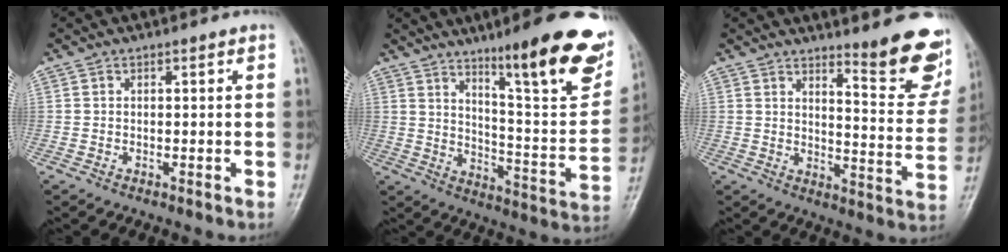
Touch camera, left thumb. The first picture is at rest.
{"total": 23.6, "force": [14.5, 4.5, 18.0], "torque": [-0.212, -0.072, 0.220]}
{"total": 14.2, "force": [10.0, 3.0, 9.5], "torque": [-0.081, -0.084, 0.132]}